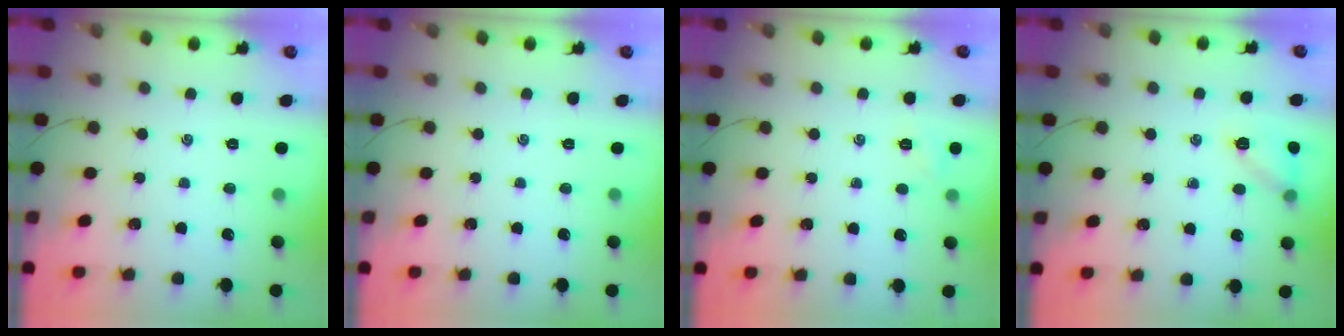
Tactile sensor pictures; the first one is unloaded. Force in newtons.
{"total": 0.0}
{"total": 3.1, "press": 3.0, "slide": 0.9}
{"total": 9.4, "press": 9.2, "slide": 1.8}